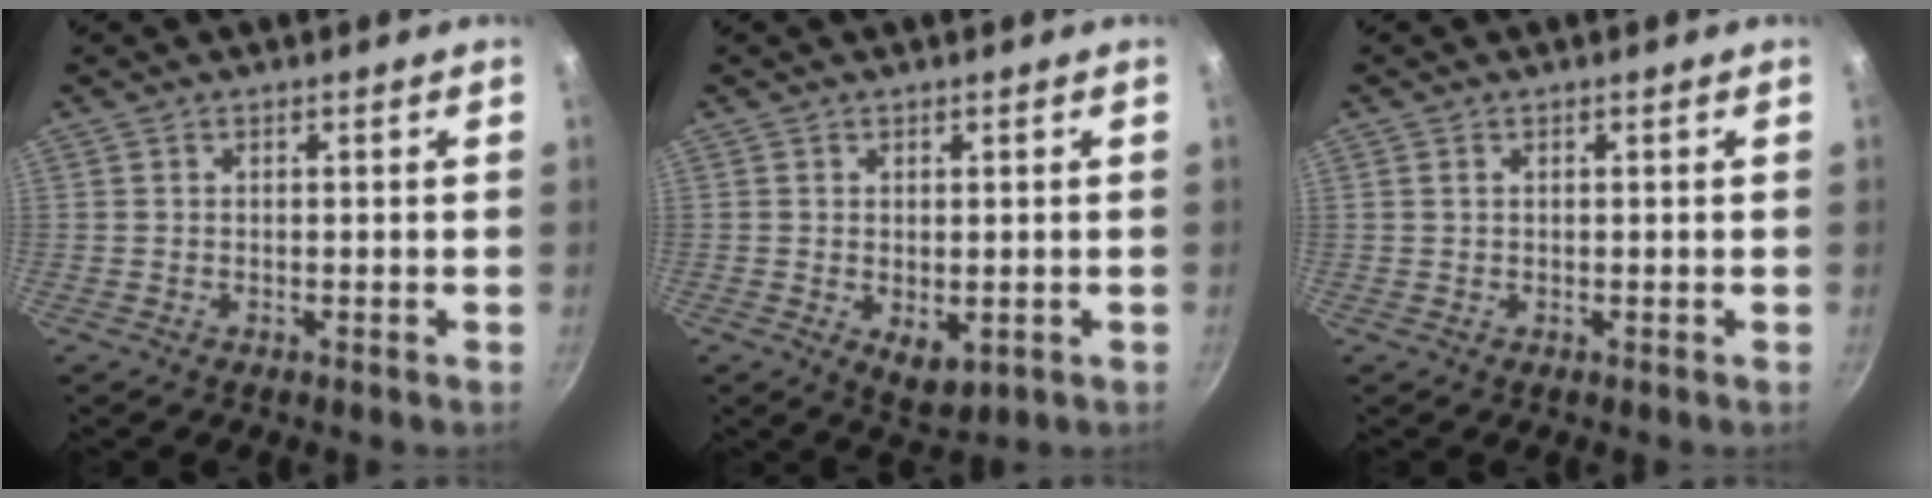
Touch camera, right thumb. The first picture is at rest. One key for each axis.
{"total": 4.7, "fx": -0.6, "fy": 2.8, "fz": 3.7, "tx": -0.045, "ty": -0.012, "tz": 0.000}
{"total": 0.6, "fx": 0.2, "fy": 0.4, "fz": 0.4, "tx": -0.007, "ty": 0.001, "tz": 0.004}